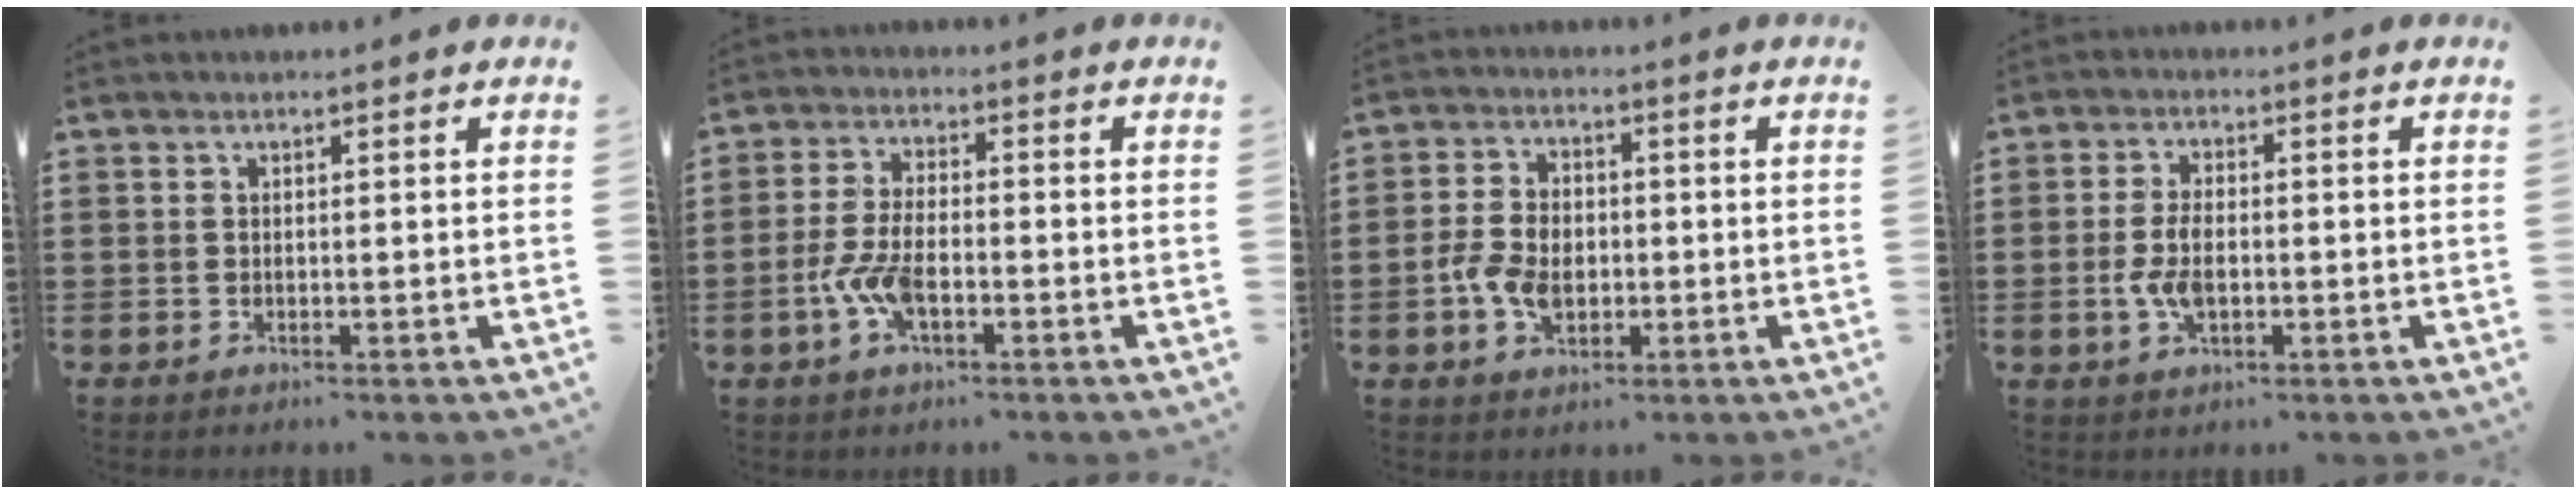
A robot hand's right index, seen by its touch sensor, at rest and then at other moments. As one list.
[{"total": 6.3, "force": [-2.2, 2.8, 5.2], "torque": [-0.123, -0.004, -0.044]}, {"total": 6.3, "force": [-1.4, 4.3, 4.3], "torque": [-0.101, 0.004, -0.028]}, {"total": 4.7, "force": [-0.8, 2.4, 3.9], "torque": [-0.093, -0.004, -0.018]}]